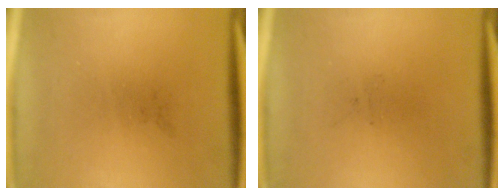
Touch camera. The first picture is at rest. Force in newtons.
{"total": 0.0}